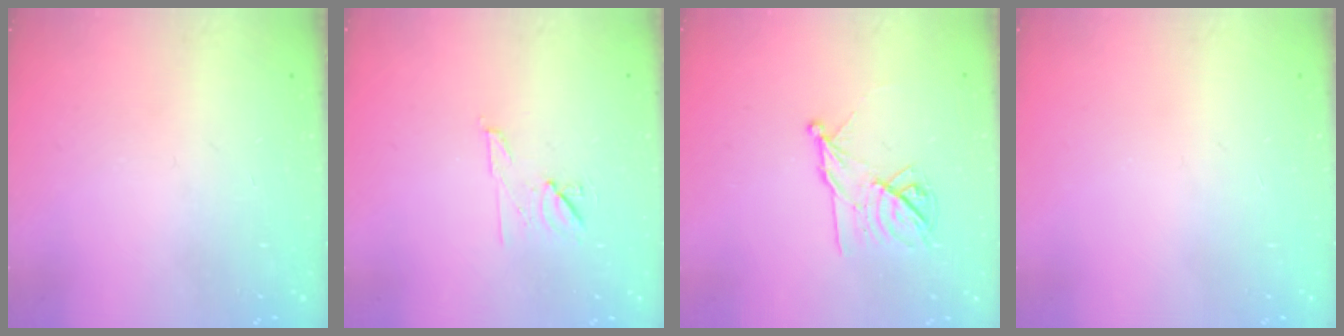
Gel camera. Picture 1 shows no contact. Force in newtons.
{"total": 7.0, "press": 6.9, "slide": 0.9}
{"total": 11.3, "press": 11.3, "slide": 0.5}
{"total": 0.0}